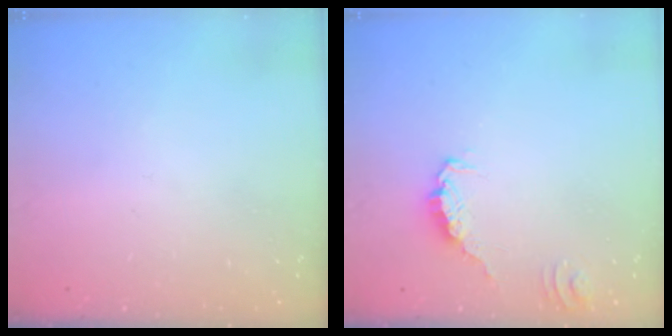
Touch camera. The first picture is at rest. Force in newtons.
{"total": 0.5, "press": 0.5, "slide": 0.2}